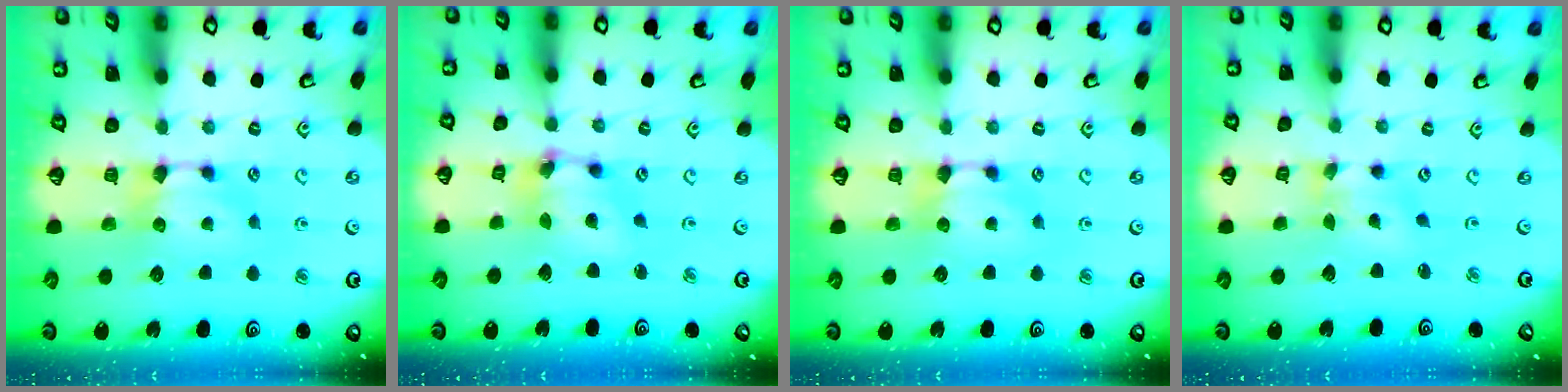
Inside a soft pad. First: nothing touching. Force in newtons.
{"total": 4.8, "press": 4.4, "slide": 1.9}
{"total": 0.0}
{"total": 2.0, "press": 1.2, "slide": 1.5}